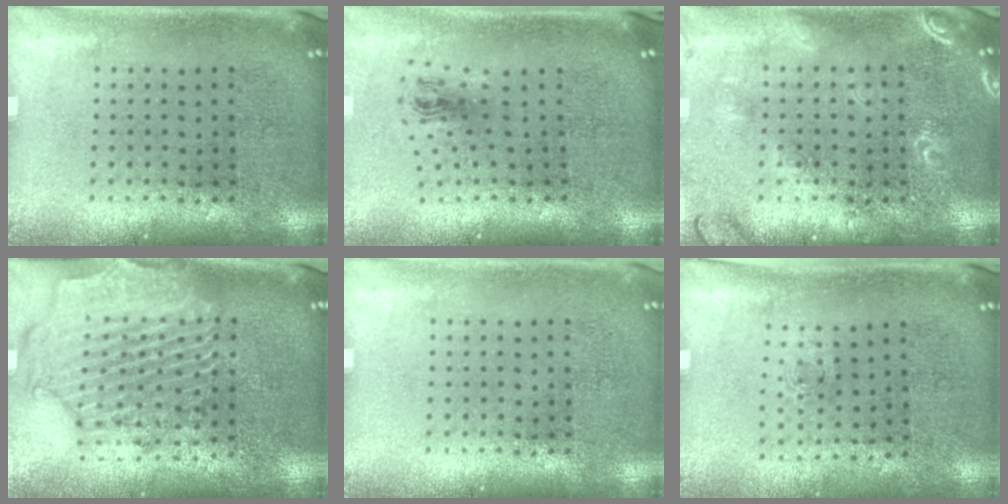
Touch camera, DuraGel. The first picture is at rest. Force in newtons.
{"total": 0.8, "press": 0.4, "slide": 0.8}
{"total": 2.8, "press": 2.7, "slide": 0.4}
{"total": 2.3, "press": 2.2, "slide": 0.8}
{"total": 0.0}
{"total": 0.5, "press": 0.3, "slide": 0.4}